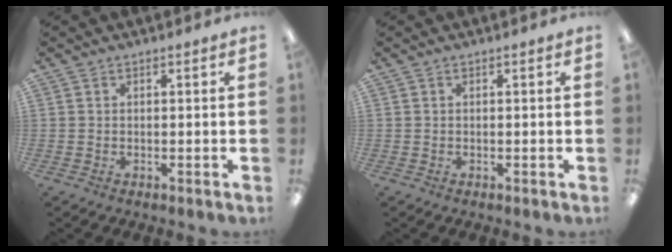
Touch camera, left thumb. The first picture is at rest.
{"total": 0.0}